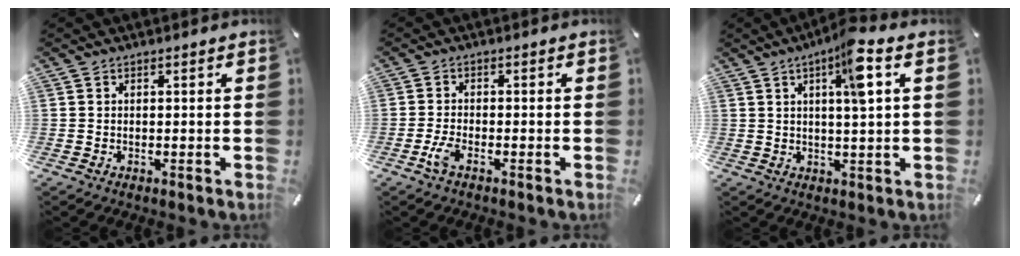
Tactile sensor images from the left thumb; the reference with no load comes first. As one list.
[{"total": 3.2, "force": [-1.7, 0.9, 2.6], "torque": [-0.064, -0.004, -0.034]}, {"total": 8.5, "force": [3.1, 1.0, 7.8], "torque": [-0.132, -0.007, 0.044]}]